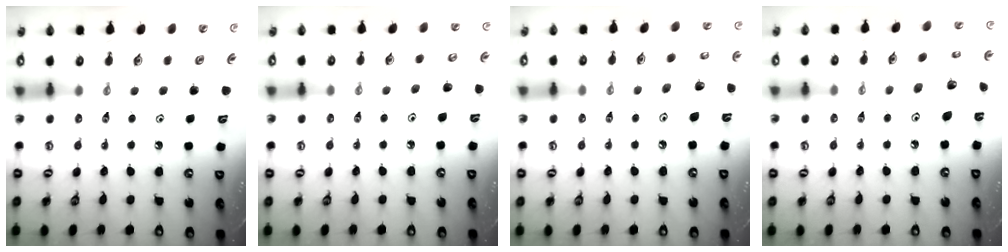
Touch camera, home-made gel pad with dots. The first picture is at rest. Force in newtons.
{"total": 5.0, "press": 4.8, "slide": 1.2}
{"total": 9.6, "press": 9.4, "slide": 1.9}
{"total": 7.8, "press": 7.8, "slide": 0.1}